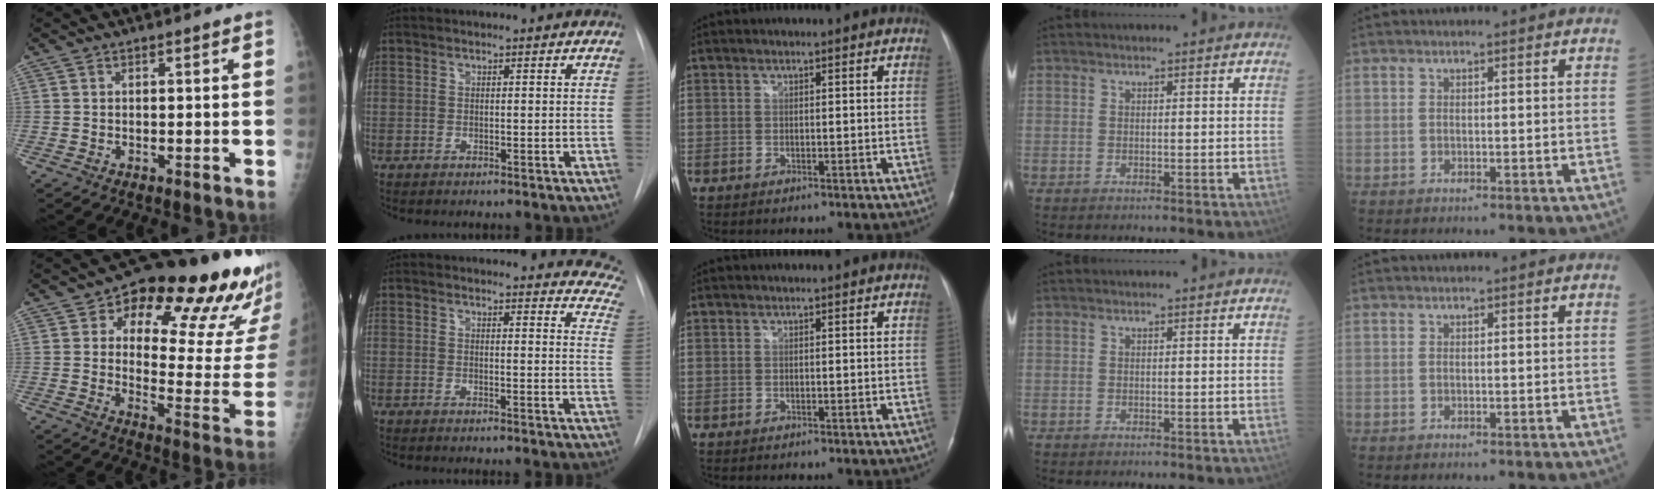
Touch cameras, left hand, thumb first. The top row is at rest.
{"thumb": {"total": 24.0, "force": [13.6, 9.6, 17.2], "torque": [-0.178, -0.058, 0.179]}, "index": {"total": 14.6, "force": [14.0, 3.1, 2.7], "torque": [0.010, -0.086, 0.111]}}